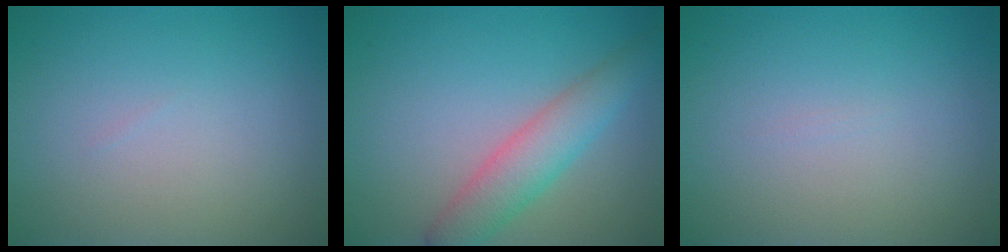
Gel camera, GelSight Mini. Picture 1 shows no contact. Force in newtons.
{"total": 4.1, "press": 4.1, "slide": 0.1}
{"total": 0.0}